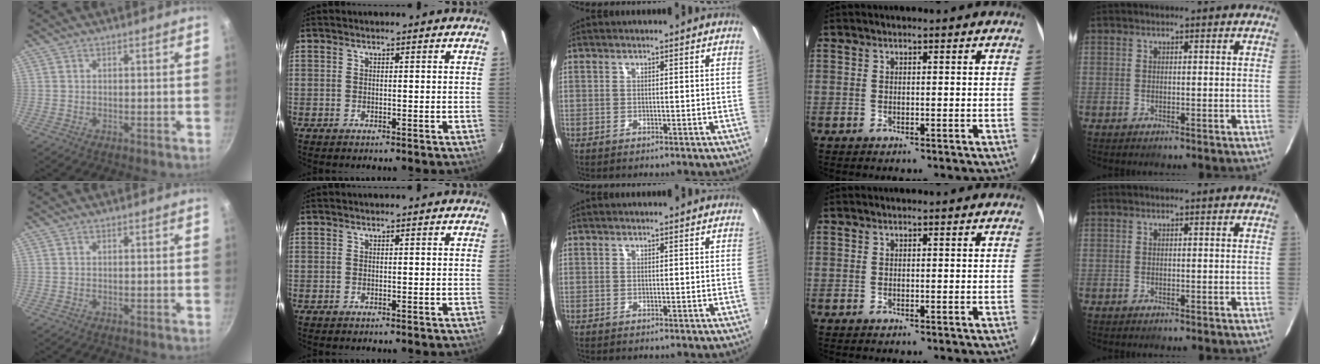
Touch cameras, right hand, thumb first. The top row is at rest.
{}